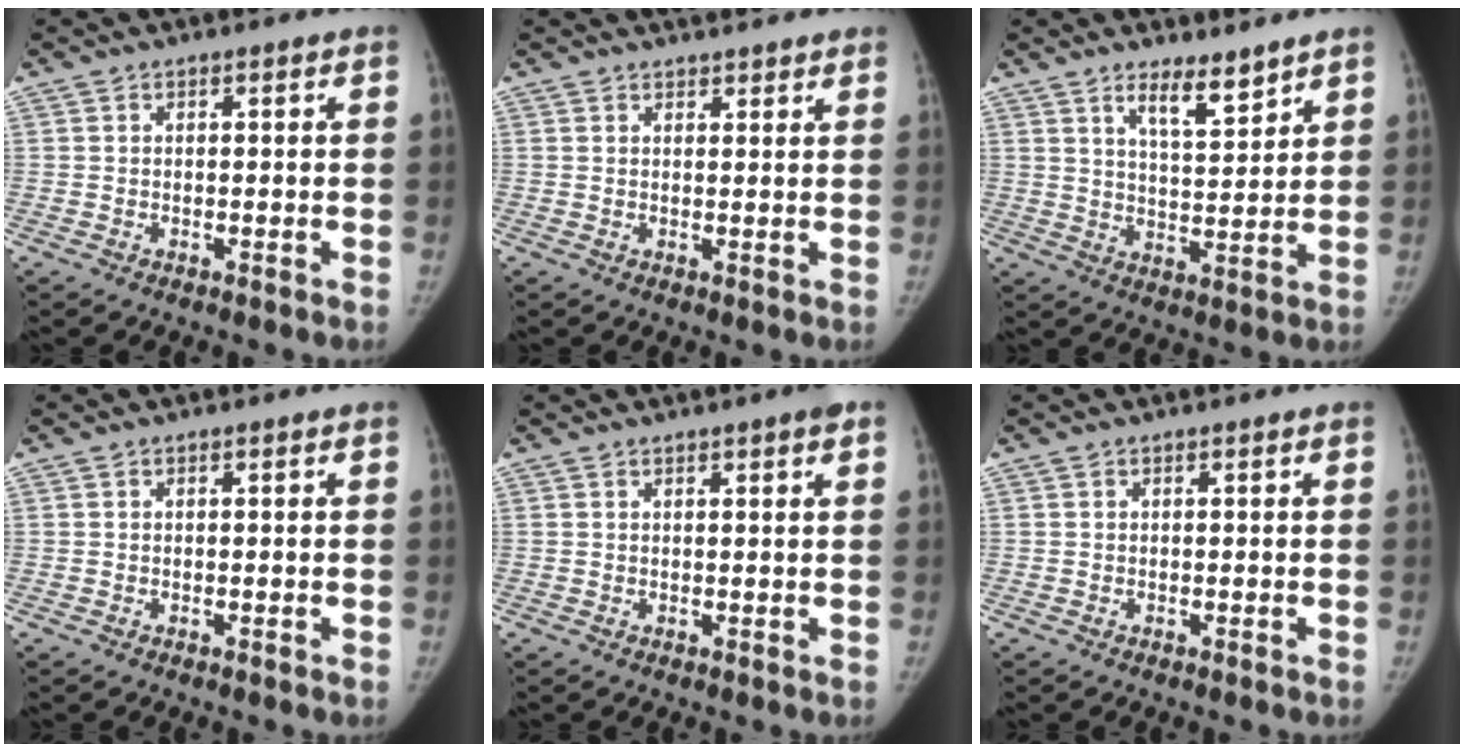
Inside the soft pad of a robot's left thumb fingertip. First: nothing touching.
{"total": 4.3, "force": [3.8, 1.1, 1.8], "torque": [-0.005, 0.002, 0.050]}
{"total": 6.9, "force": [5.1, 1.7, 4.3], "torque": [-0.056, -0.044, 0.087]}
{"total": 0.0}
{"total": 2.4, "force": [1.4, 0.2, 2.0], "torque": [-0.029, -0.001, 0.017]}
{"total": 0.0}